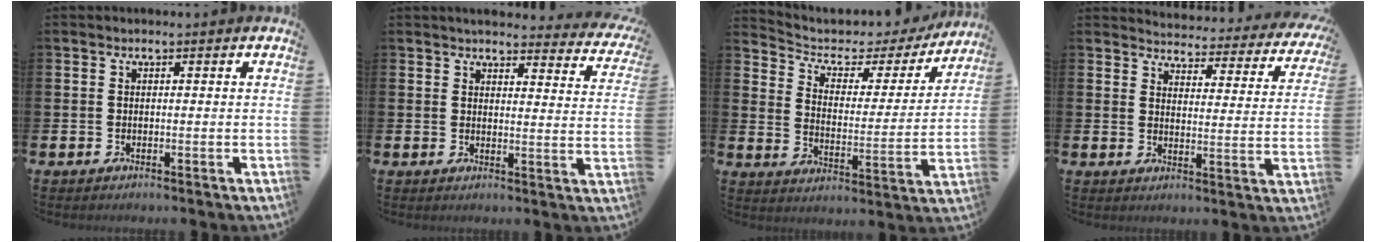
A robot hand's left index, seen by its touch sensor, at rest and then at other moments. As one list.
[{"total": 3.5, "force": [3.5, 0.5, 0.4], "torque": [-0.008, -0.032, 0.056]}, {"total": 4.6, "force": [3.7, 2.4, 1.3], "torque": [-0.053, -0.031, 0.054]}, {"total": 3.5, "force": [3.4, 0.7, 0.4], "torque": [-0.020, -0.037, 0.050]}]